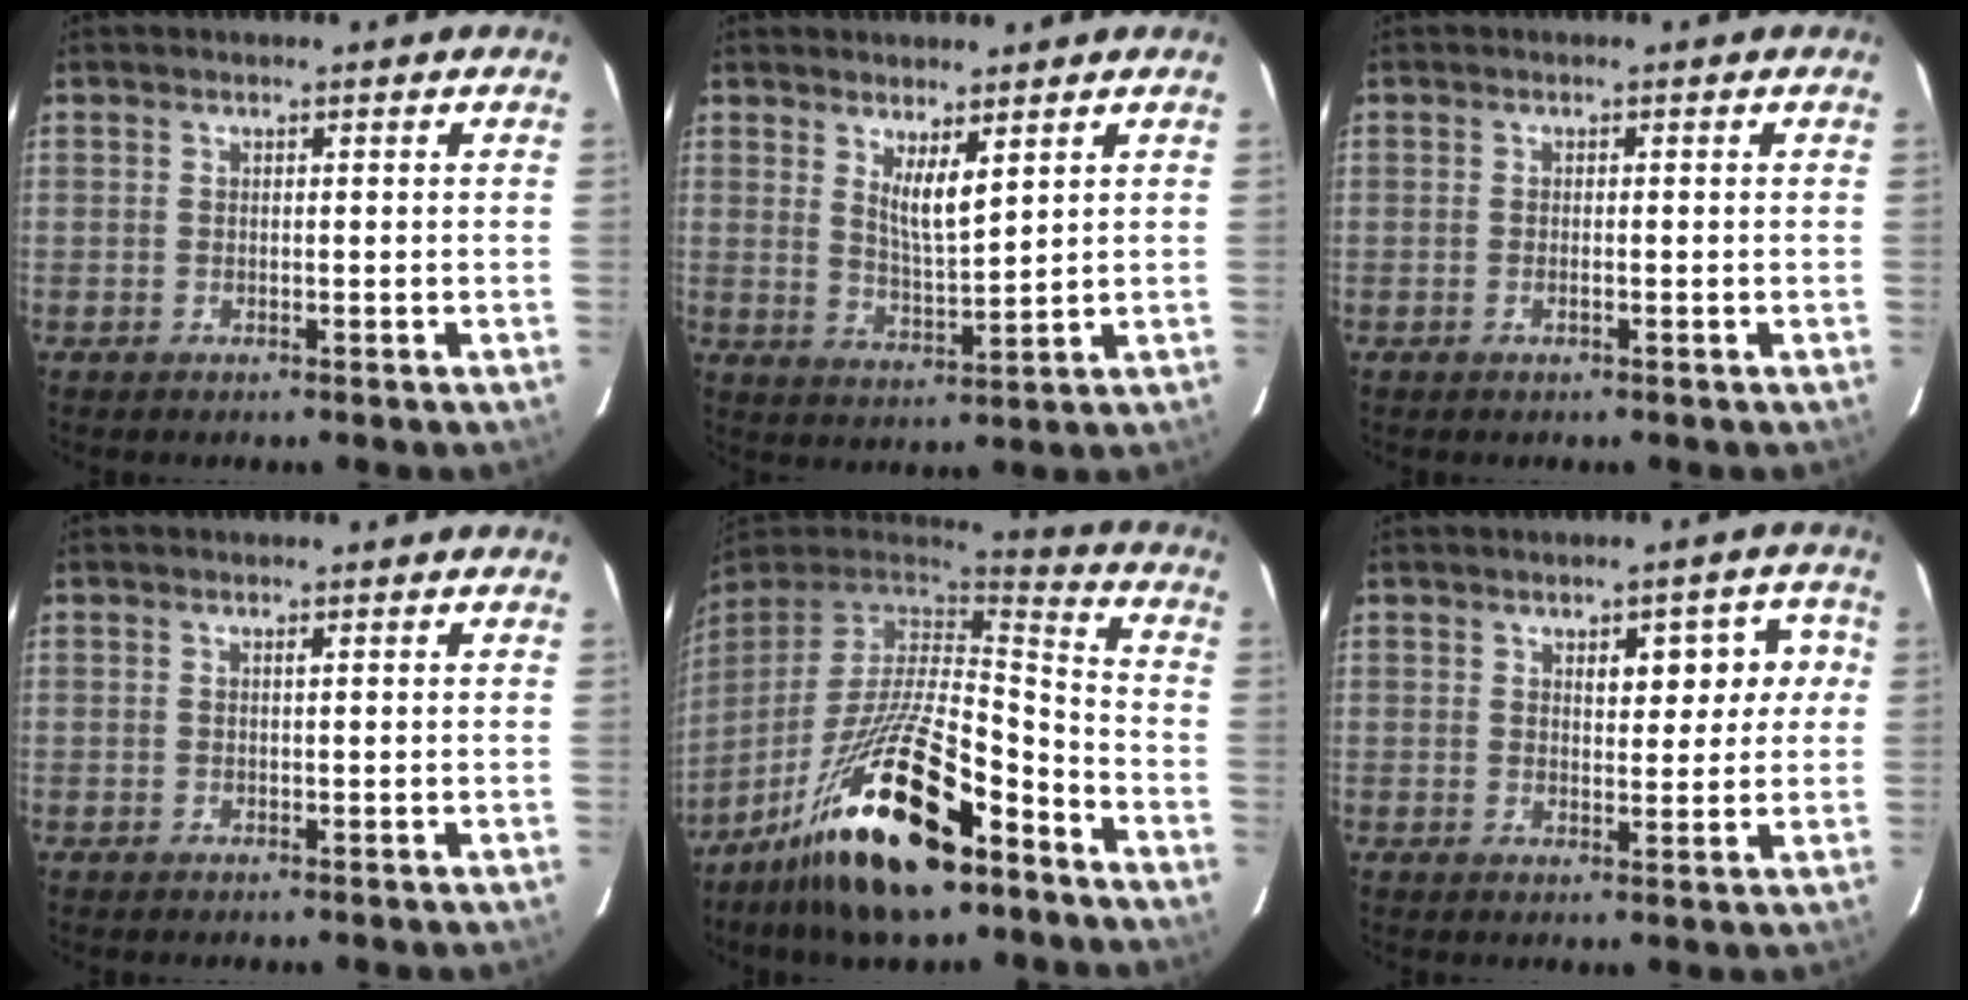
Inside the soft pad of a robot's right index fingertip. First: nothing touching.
{"total": 4.7, "force": [2.6, 0.5, 3.9], "torque": [-0.073, -0.020, 0.055]}
{"total": 0.6, "force": [-0.2, 0.0, 0.6], "torque": [-0.014, -0.001, -0.003]}
{"total": 0.0}
{"total": 23.7, "force": [-14.9, 5.7, 17.5], "torque": [-0.323, -0.017, -0.259]}
{"total": 6.3, "force": [1.9, 2.9, 5.3], "torque": [-0.058, 0.023, 0.026]}